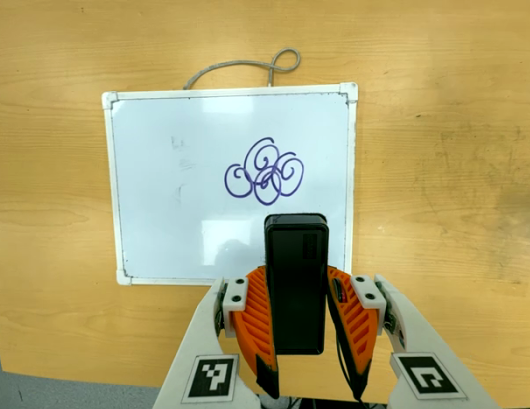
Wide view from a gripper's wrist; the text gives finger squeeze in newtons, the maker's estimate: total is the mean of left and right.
{"total": 4.4, "left": 3.3, "right": 5.4}